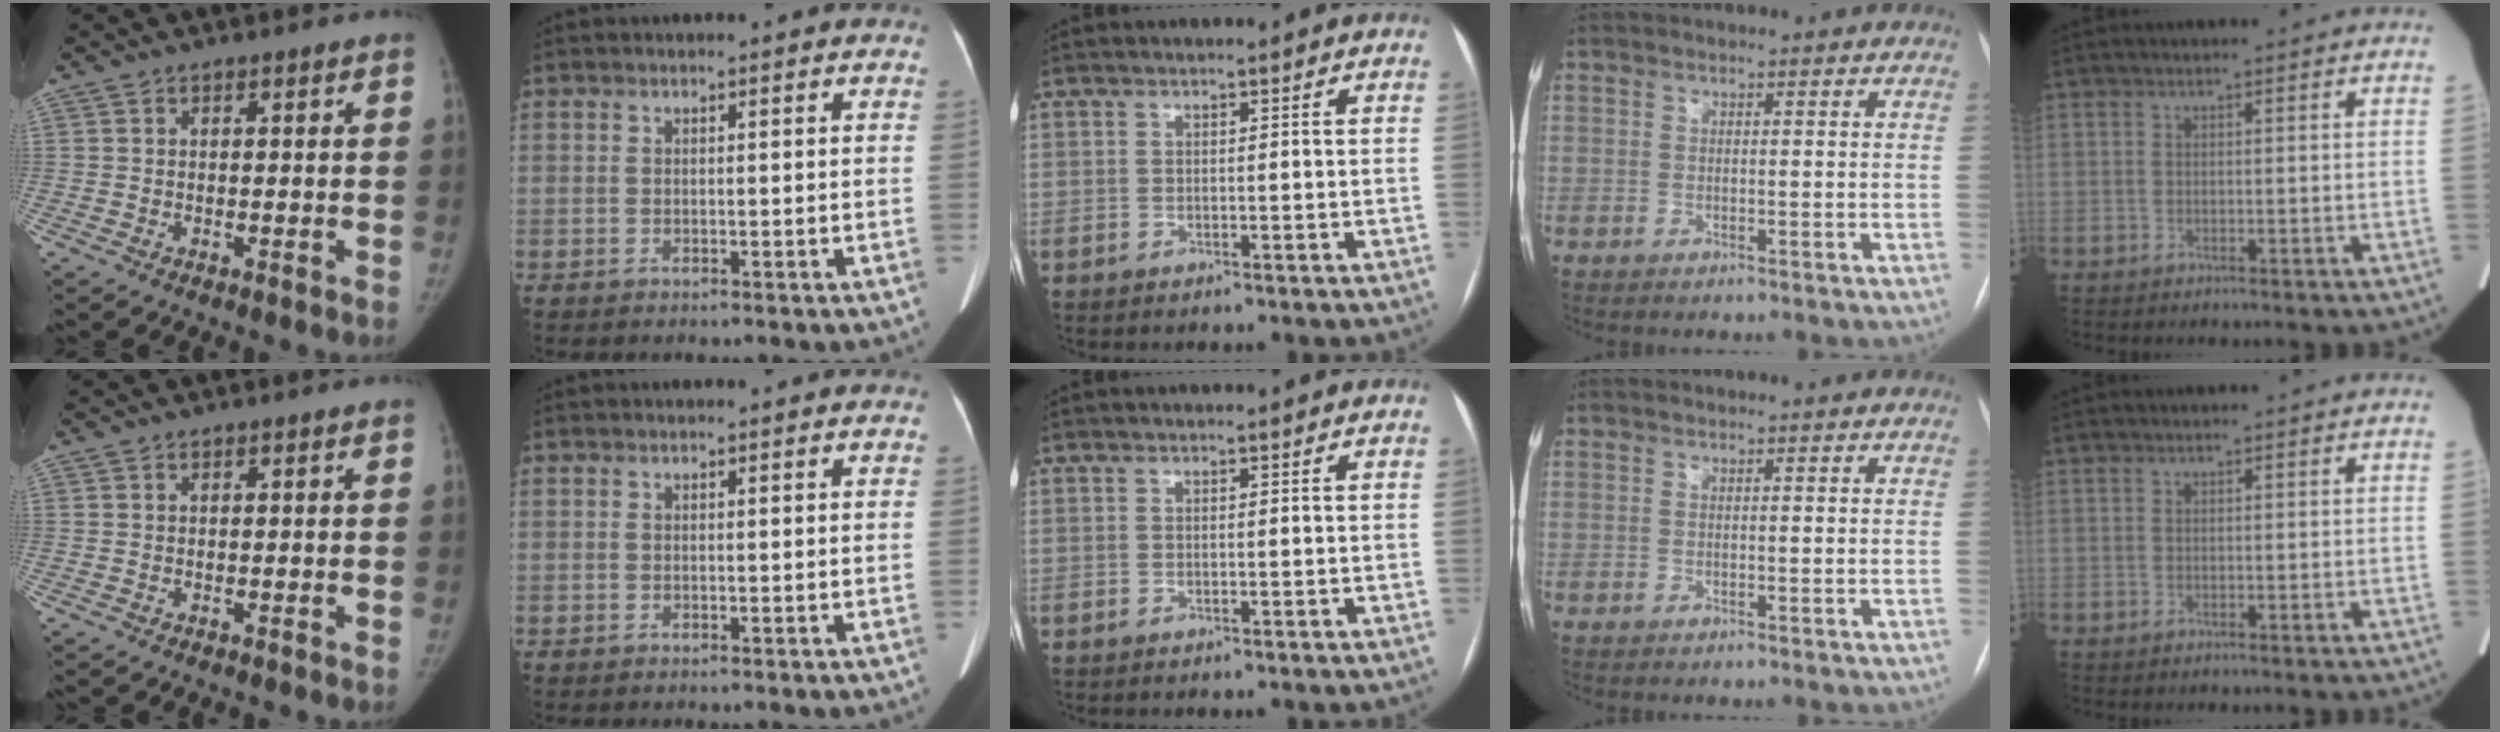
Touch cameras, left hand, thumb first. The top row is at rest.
{}